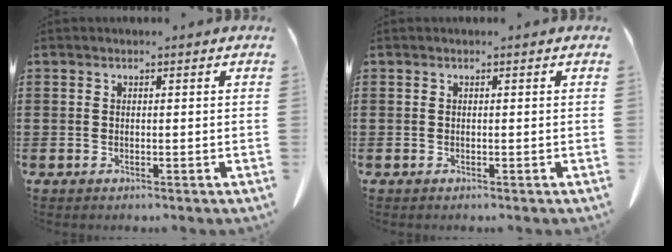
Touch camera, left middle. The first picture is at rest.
{"total": 0.0}